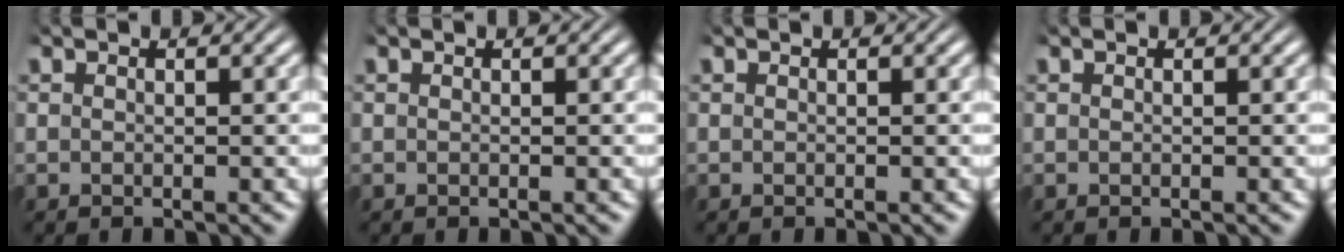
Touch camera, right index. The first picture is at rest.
{"total": 0.0}
{"total": 0.0}
{"total": 0.0}